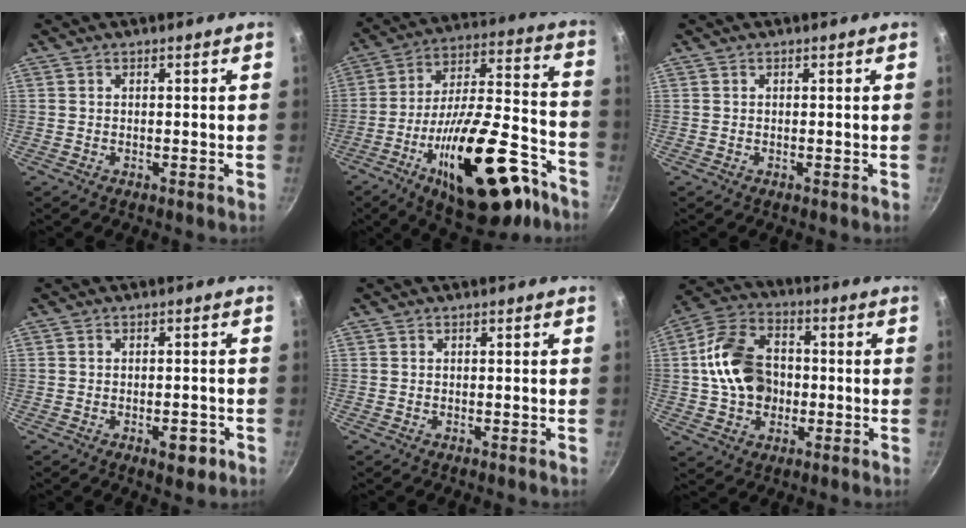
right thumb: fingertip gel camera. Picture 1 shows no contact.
{"total": 28.0, "force": [-14.0, 11.4, 21.3], "torque": [-0.291, 0.083, -0.210]}
{"total": 0.0}
{"total": 3.9, "force": [-1.8, 1.9, 2.9], "torque": [-0.023, 0.015, -0.018]}
{"total": 0.0}
{"total": 14.8, "force": [-0.1, 11.1, 9.7], "torque": [-0.156, 0.024, -0.010]}